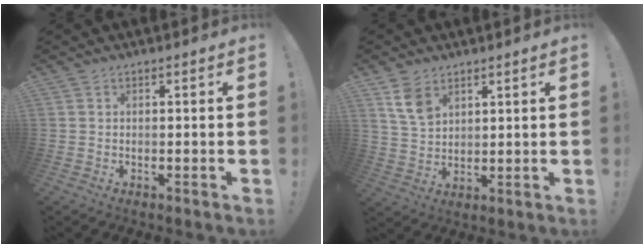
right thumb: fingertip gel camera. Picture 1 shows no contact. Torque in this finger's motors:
{"motor_torque": [0.05, 0.14, 0.26, 0.51, 0.01]}